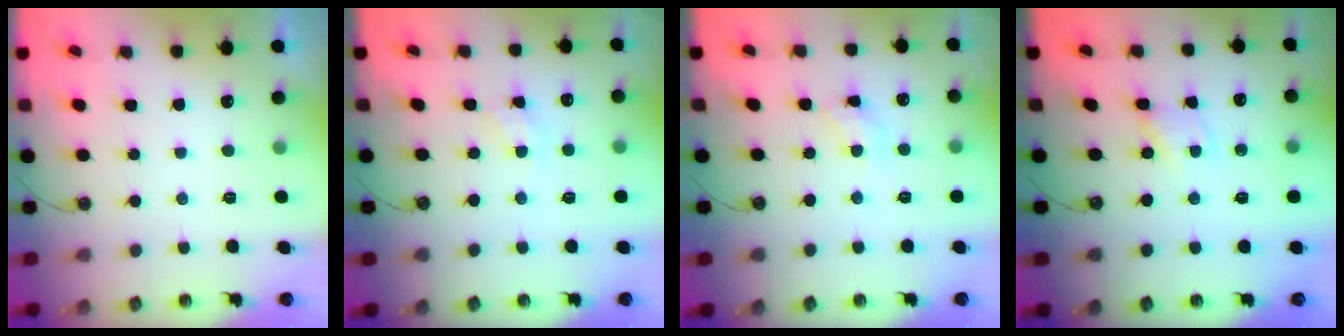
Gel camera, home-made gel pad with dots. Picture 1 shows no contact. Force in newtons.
{"total": 3.9, "press": 3.9, "slide": 0.7}
{"total": 7.4, "press": 7.4, "slide": 0.2}
{"total": 1.1, "press": 1.1, "slide": 0.1}